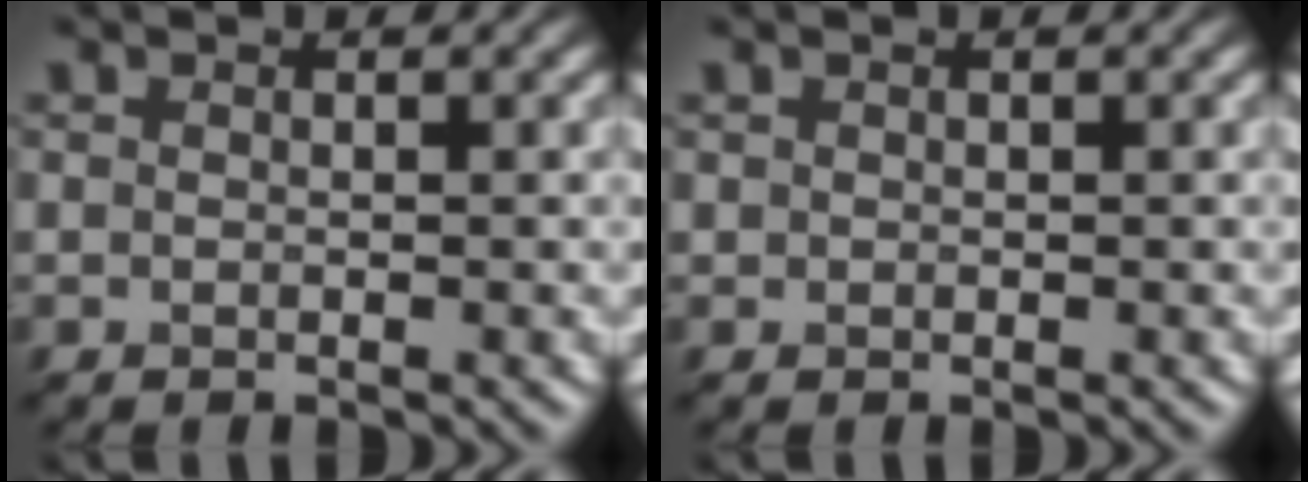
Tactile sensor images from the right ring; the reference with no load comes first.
{"total": 0.9, "force": [-0.3, -0.4, -0.7], "torque": [0.001, 0.003, 0.015]}